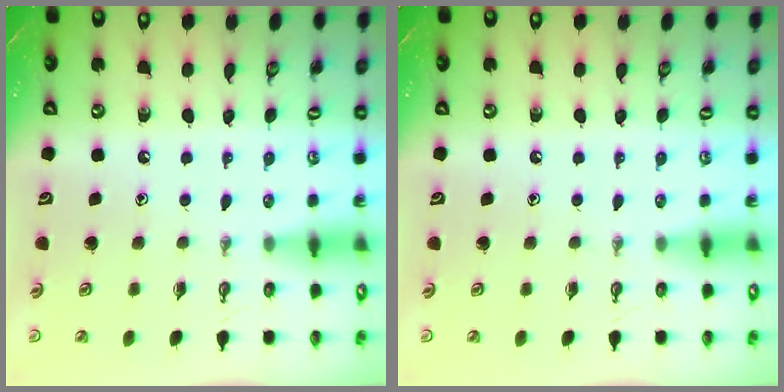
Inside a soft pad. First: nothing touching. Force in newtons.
{"total": 0.0}